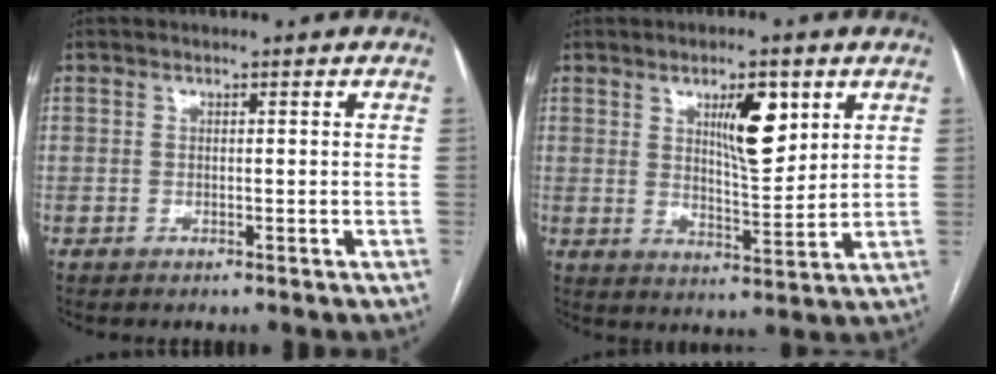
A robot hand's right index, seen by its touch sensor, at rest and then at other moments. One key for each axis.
{"total": 8.2, "fx": 3.6, "fy": 2.2, "fz": 7.0, "tx": -0.116, "ty": -0.003, "tz": 0.063}